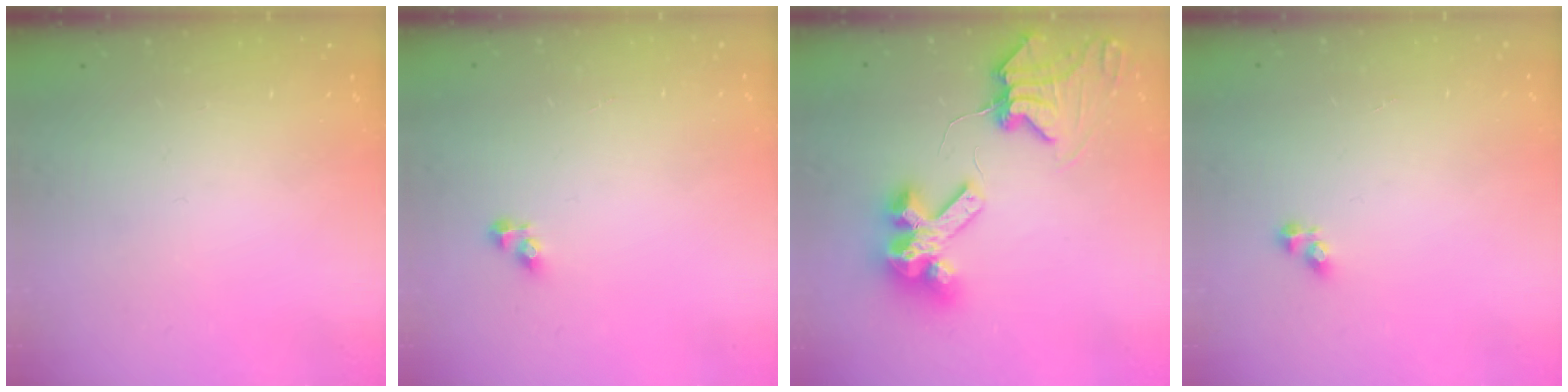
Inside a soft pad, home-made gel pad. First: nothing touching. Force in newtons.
{"total": 3.4, "press": 3.4, "slide": 0.4}
{"total": 11.3, "press": 11.2, "slide": 1.3}
{"total": 3.5, "press": 3.5, "slide": 0.4}